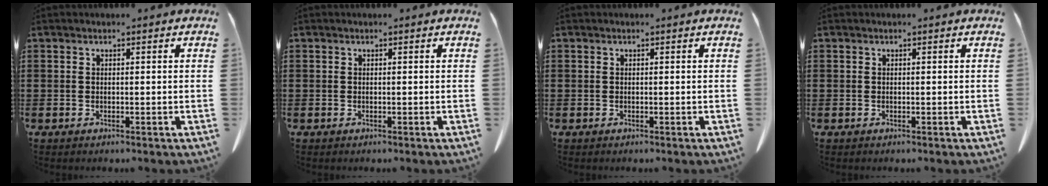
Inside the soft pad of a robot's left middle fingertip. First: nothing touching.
{"total": 0.0}
{"total": 0.0}
{"total": 0.0}